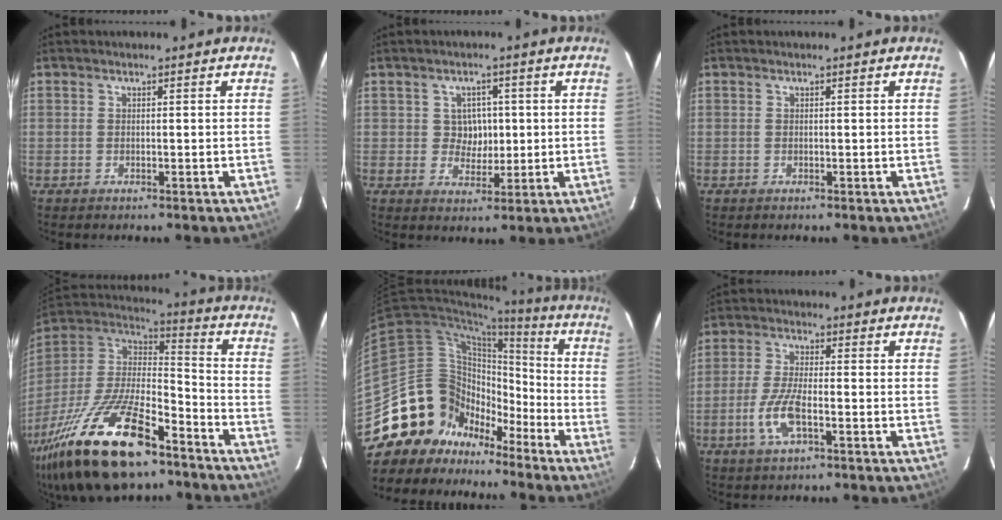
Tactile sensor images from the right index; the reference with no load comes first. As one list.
[{"total": 4.4, "force": [0.4, 4.1, 1.6], "torque": [-0.026, 0.011, 0.009]}, {"total": 0.0}, {"total": 29.7, "force": [-19.1, 11.1, 19.9], "torque": [-0.406, -0.041, -0.321]}, {"total": 19.1, "force": [-12.6, 13.1, 6.1], "torque": [-0.130, 0.052, -0.211]}, {"total": 7.3, "force": [-2.7, 2.0, 6.4], "torque": [-0.142, -0.004, -0.054]}]